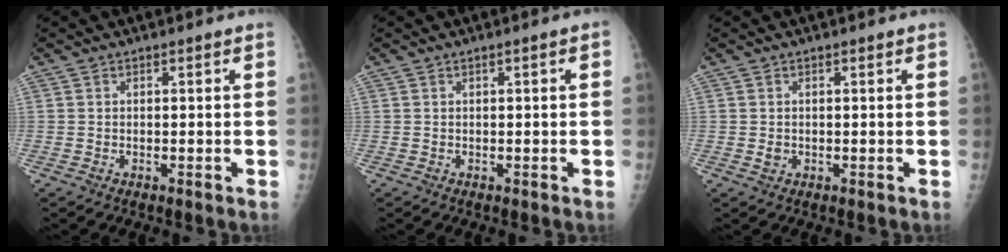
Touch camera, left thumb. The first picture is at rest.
{"total": 1.0, "force": [0.1, 0.1, 1.0], "torque": [-0.020, 0.004, 0.003]}
{"total": 1.0, "force": [0.0, 0.9, 0.3], "torque": [0.000, 0.000, 0.002]}